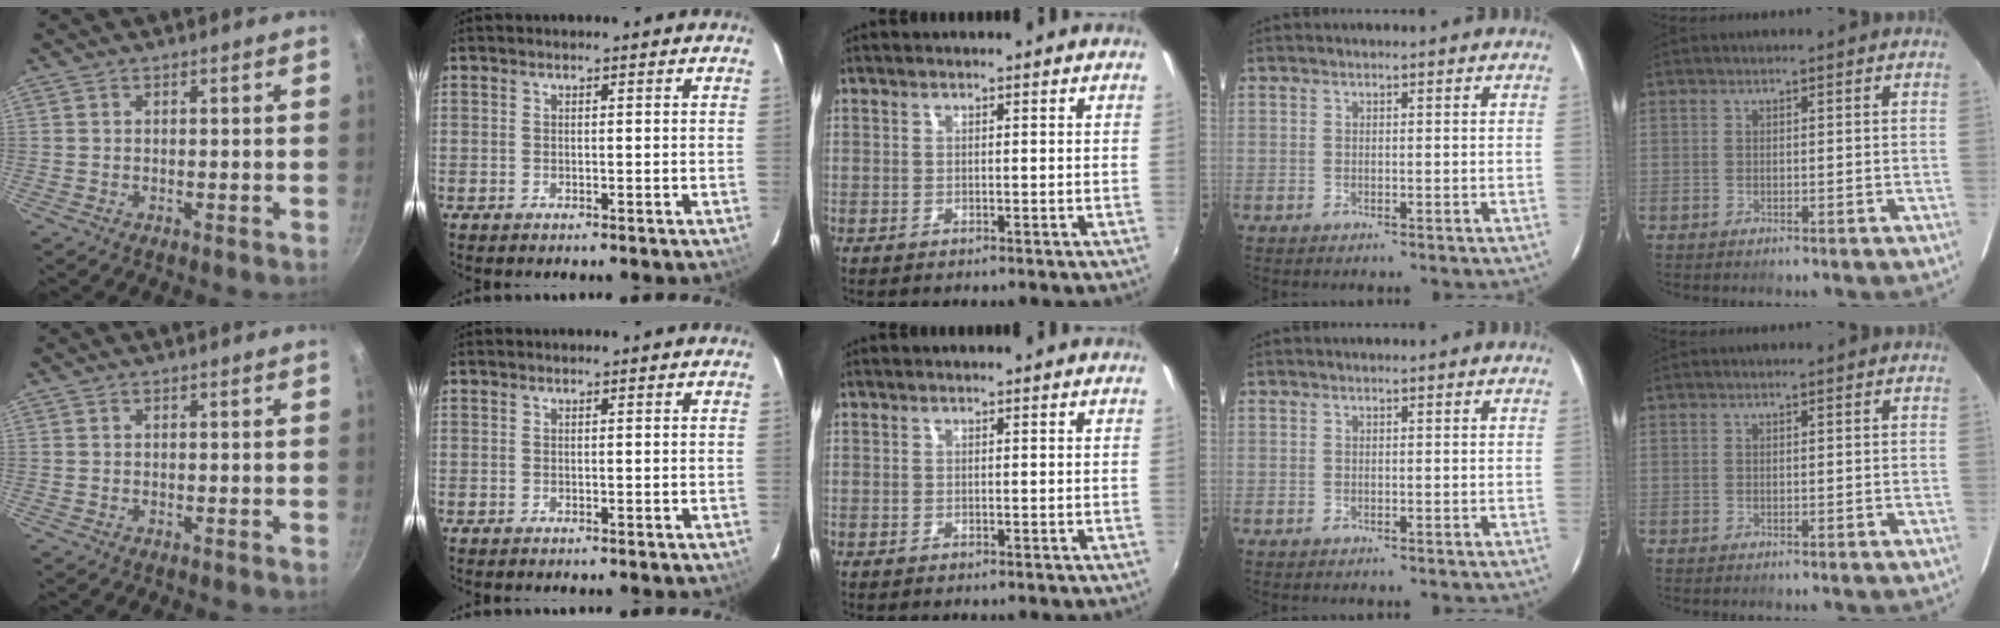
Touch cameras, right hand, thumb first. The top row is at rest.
{}